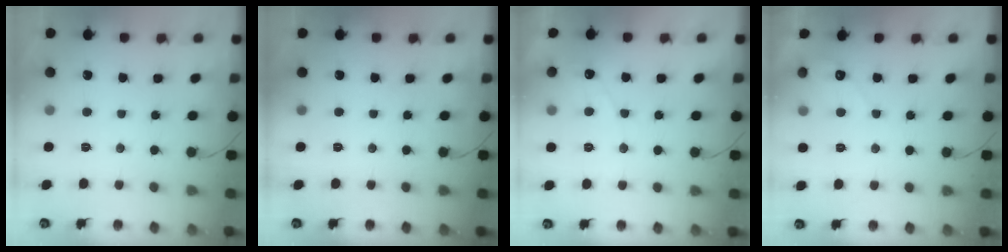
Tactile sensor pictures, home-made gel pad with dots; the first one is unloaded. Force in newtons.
{"total": 0.0}
{"total": 3.9, "press": 3.9, "slide": 0.2}
{"total": 3.4, "press": 3.4, "slide": 0.1}